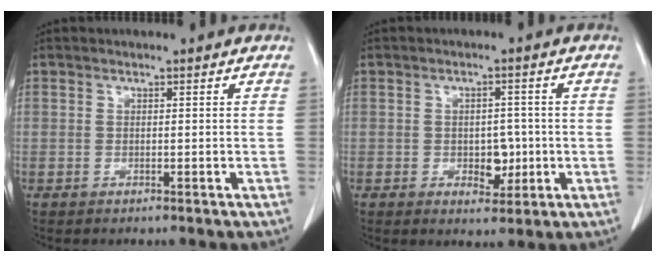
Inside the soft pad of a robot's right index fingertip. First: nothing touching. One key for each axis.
{"total": 4.2, "fx": -0.8, "fy": 2.6, "fz": 3.2, "tx": -0.038, "ty": 0.002, "tz": -0.004}